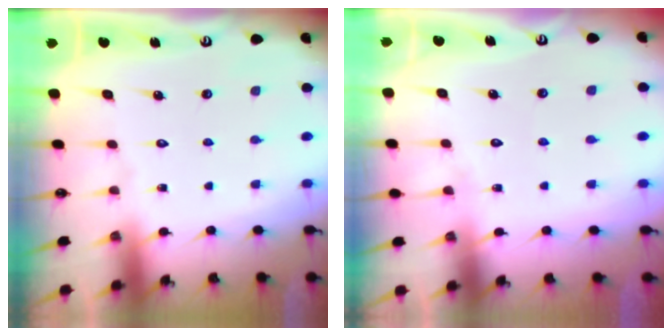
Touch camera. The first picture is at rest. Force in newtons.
{"total": 4.5, "press": 4.5, "slide": 0.5}